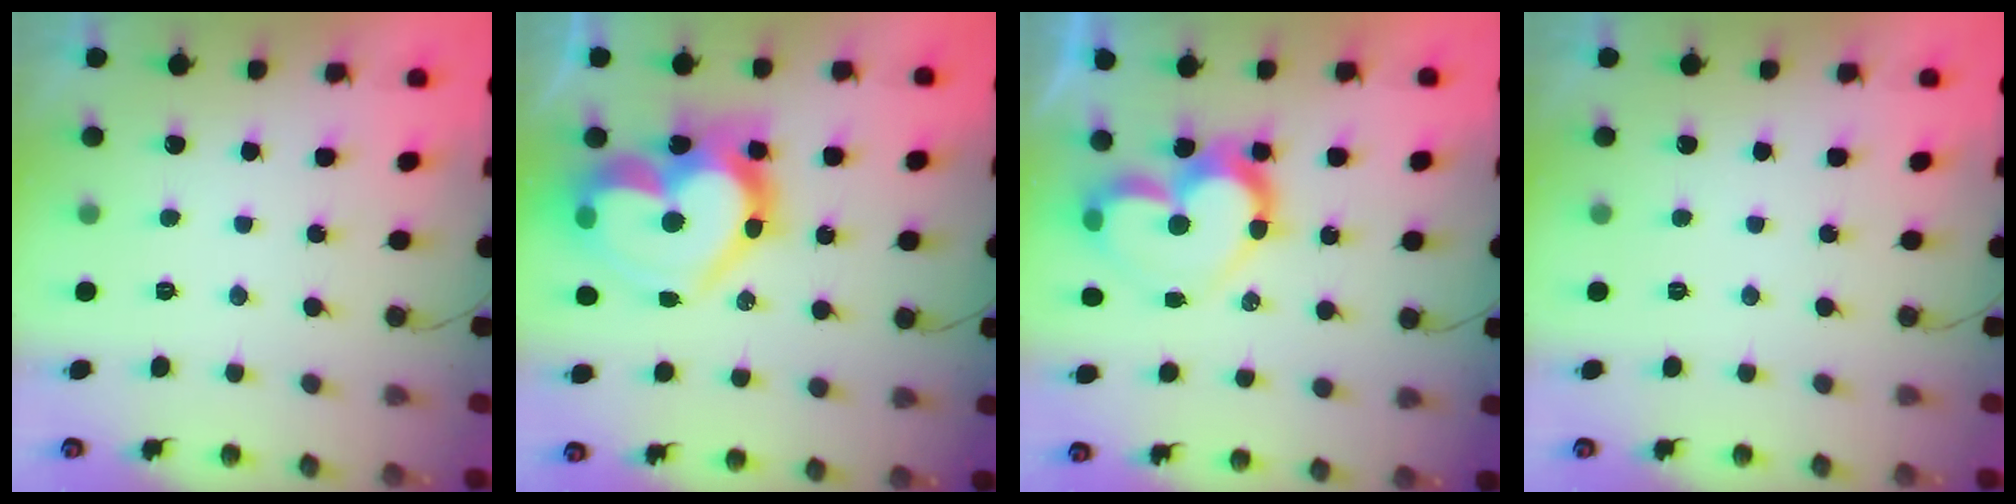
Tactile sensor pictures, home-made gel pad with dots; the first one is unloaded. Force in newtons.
{"total": 25.5, "press": 25.4, "slide": 2.5}
{"total": 15.4, "press": 15.3, "slide": 1.6}
{"total": 0.0}